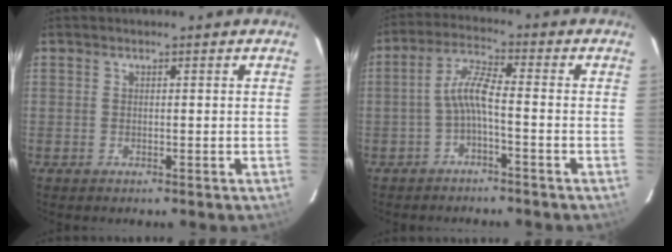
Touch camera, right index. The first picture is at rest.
{"total": 5.0, "force": [-2.0, 0.6, 4.5], "torque": [-0.105, 0.014, -0.038]}